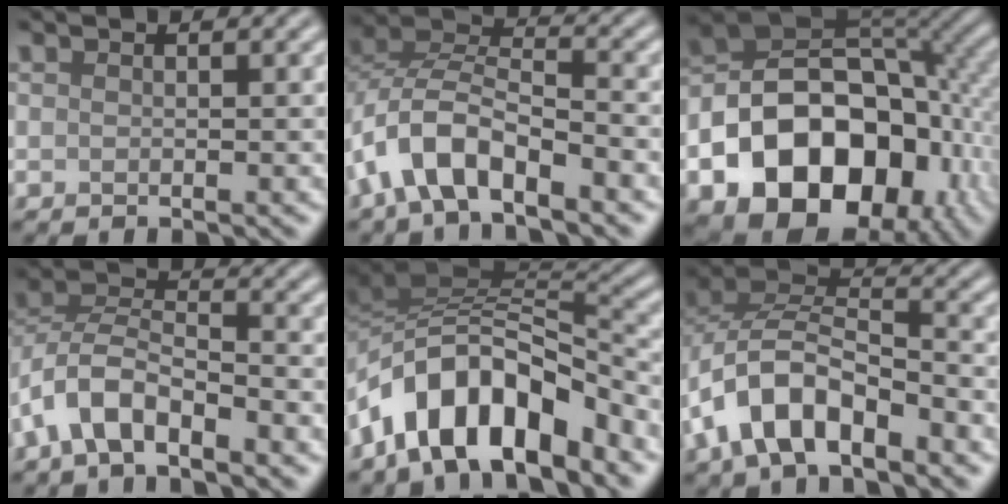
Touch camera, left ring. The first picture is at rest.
{"total": 6.7, "force": [-3.8, 3.0, 4.7], "torque": [-0.084, 0.008, -0.081]}
{"total": 17.7, "force": [-7.1, 12.2, 10.8], "torque": [-0.169, -0.004, -0.123]}
{"total": 5.8, "force": [-3.4, 2.6, 3.8], "torque": [-0.070, 0.007, -0.075]}
{"total": 10.2, "force": [-5.9, 4.7, 6.9], "torque": [-0.092, 0.016, -0.113]}
{"total": 8.2, "force": [-4.0, 4.2, 5.8], "torque": [-0.111, 0.008, -0.082]}